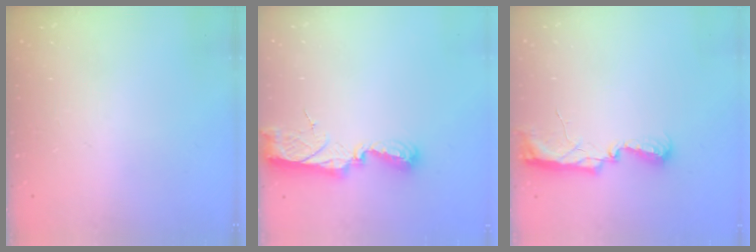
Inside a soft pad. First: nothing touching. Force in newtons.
{"total": 9.8, "press": 9.7, "slide": 0.9}
{"total": 11.5, "press": 10.2, "slide": 5.3}